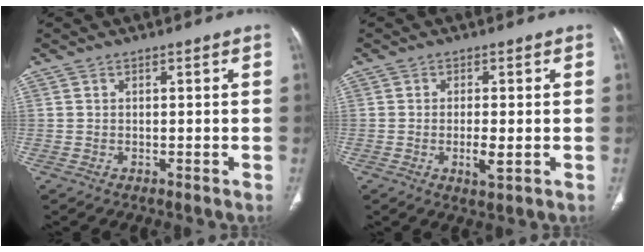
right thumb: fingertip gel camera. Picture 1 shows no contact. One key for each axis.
{"total": 3.4, "fx": -0.8, "fy": 0.8, "fz": 3.2, "tx": -0.063, "ty": -0.009, "tz": -0.014}